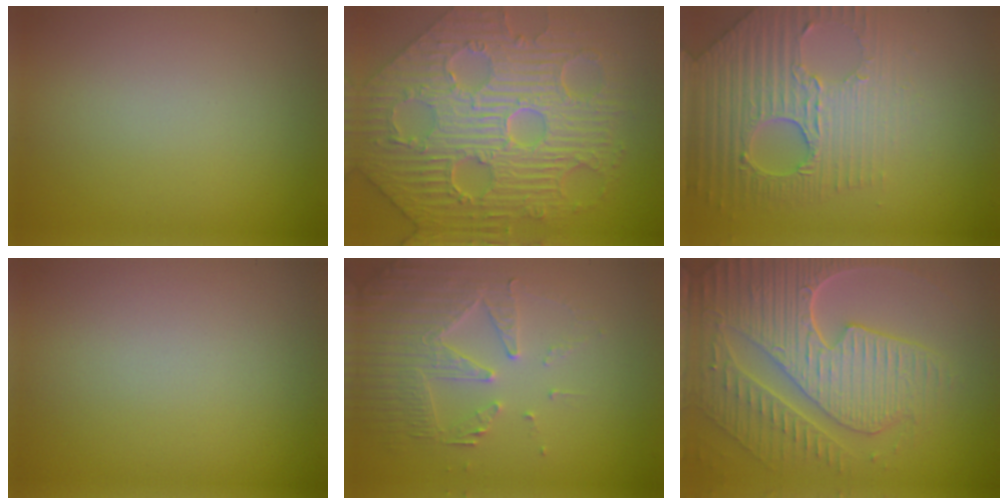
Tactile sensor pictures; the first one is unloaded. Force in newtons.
{"total": 11.9, "press": 8.0, "slide": 8.8}
{"total": 5.0, "press": 4.7, "slide": 1.8}
{"total": 0.0}
{"total": 5.2, "press": 3.7, "slide": 3.6}
{"total": 9.2, "press": 6.6, "slide": 6.4}